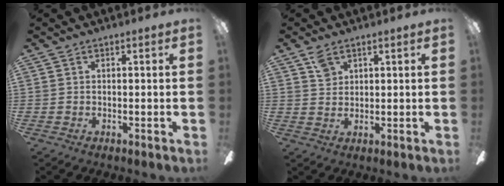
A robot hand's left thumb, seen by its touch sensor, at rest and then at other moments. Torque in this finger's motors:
{"motor_torque": [0.56, 0.32, 0.45, -0.48, 0.01]}